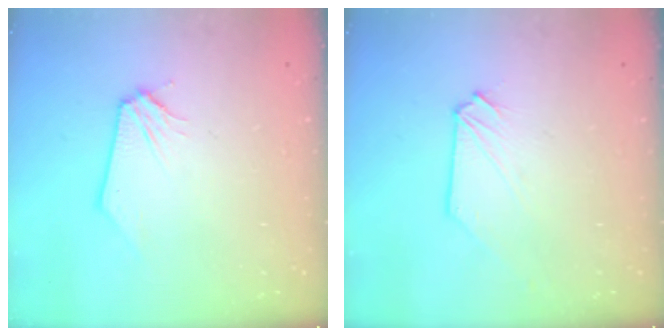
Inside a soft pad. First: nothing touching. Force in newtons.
{"total": 0.0}